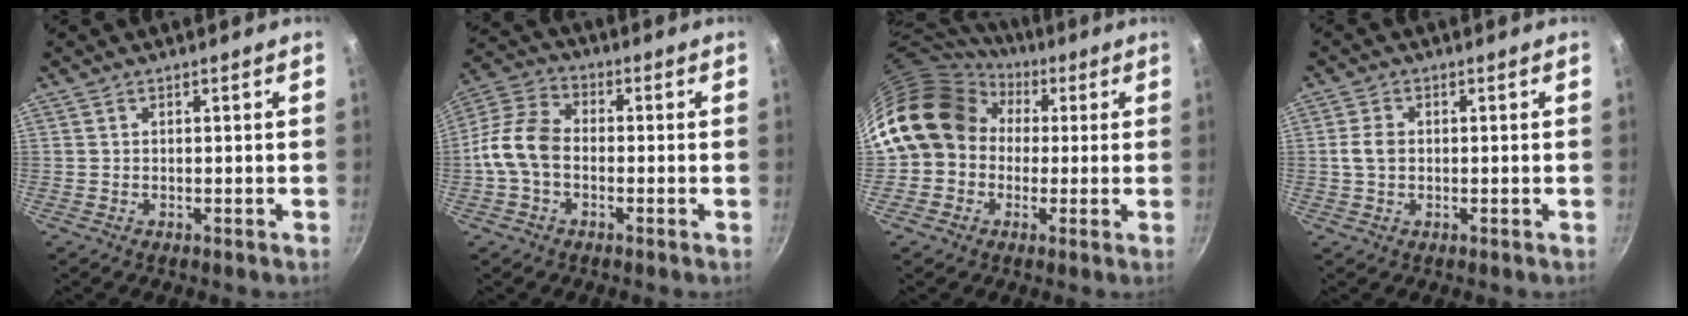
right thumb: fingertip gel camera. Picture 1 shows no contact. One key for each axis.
{"total": 9.6, "fx": -1.8, "fy": 6.6, "fz": 6.7, "tx": -0.124, "ty": 0.033, "tz": -0.053}
{"total": 15.2, "fx": 1.6, "fy": 13.1, "fz": 7.5, "tx": -0.102, "ty": 0.038, "tz": 0.014}
{"total": 3.4, "fx": 0.0, "fy": 2.4, "fz": 2.3, "tx": -0.041, "ty": 0.008, "tz": -0.002}